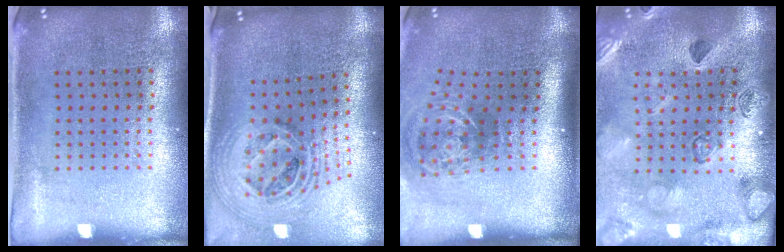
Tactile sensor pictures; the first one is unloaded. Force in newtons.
{"total": 2.4, "press": 1.8, "slide": 1.6}
{"total": 2.2, "press": 1.4, "slide": 1.7}
{"total": 2.3, "press": 2.3, "slide": 0.3}